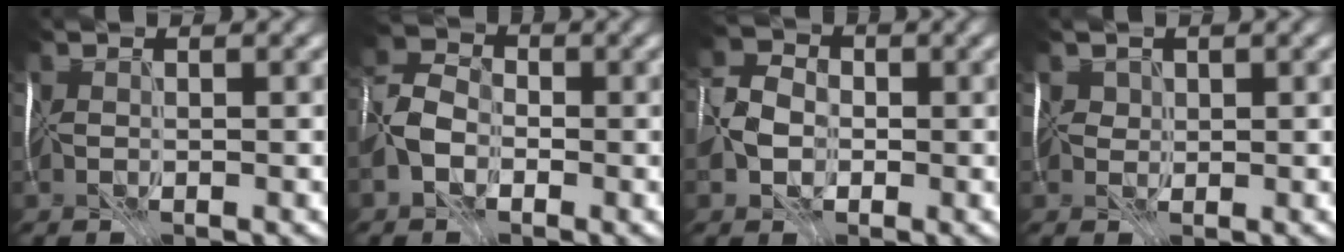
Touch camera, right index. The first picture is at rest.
{"total": 2.7, "force": [-1.5, 1.9, 1.1], "torque": [-0.022, 0.011, -0.033]}
{"total": 2.7, "force": [-0.9, 2.4, 0.9], "torque": [-0.019, 0.004, -0.021]}
{"total": 0.9, "force": [0.6, 0.4, -0.6], "torque": [0.020, 0.007, 0.013]}